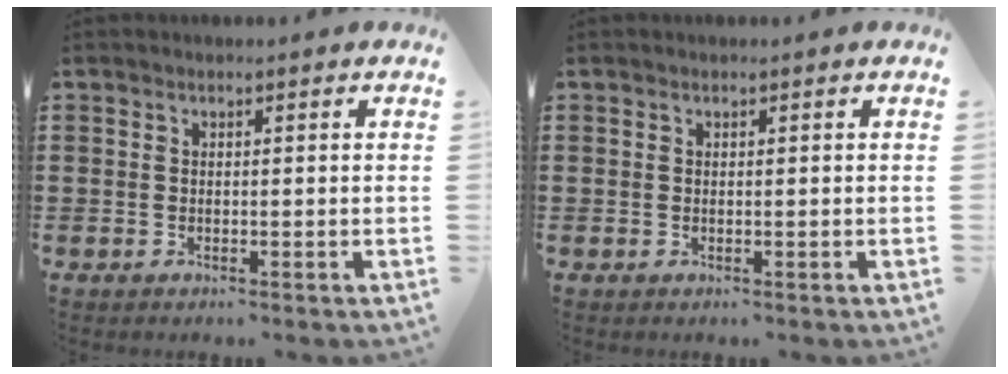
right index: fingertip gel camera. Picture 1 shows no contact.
{"total": 0.0}